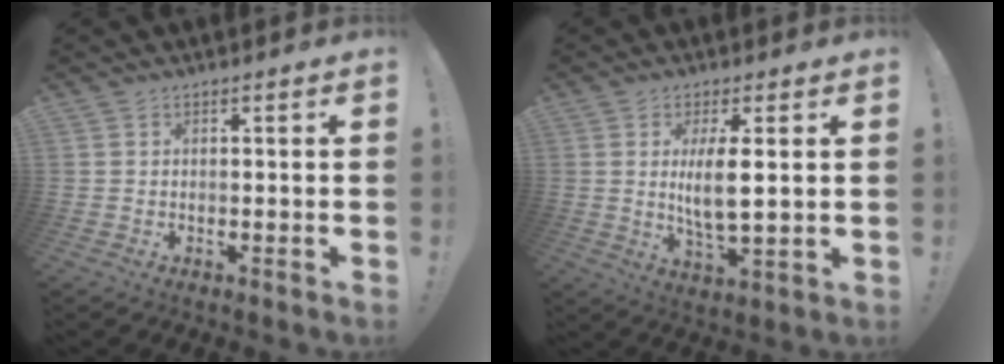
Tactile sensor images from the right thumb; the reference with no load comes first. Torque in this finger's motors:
{"motor_torque": [-0.19, 0.77, 0.51, 0.43, 0.04]}